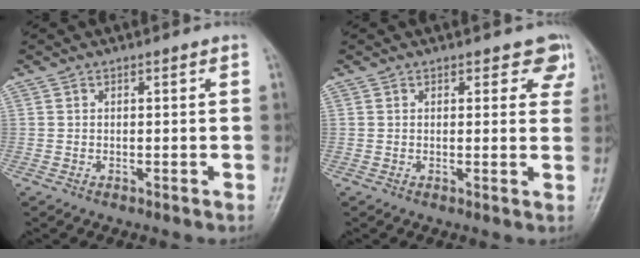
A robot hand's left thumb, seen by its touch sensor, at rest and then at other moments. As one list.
[{"total": 4.0, "force": [2.6, 2.3, 1.9], "torque": [0.017, -0.011, 0.020]}]